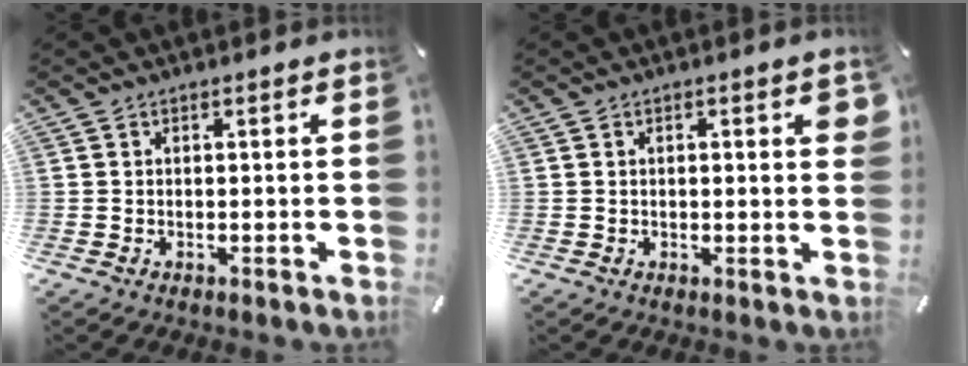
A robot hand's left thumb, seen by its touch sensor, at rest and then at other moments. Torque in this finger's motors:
{"motor_torque": [0.20, -0.20, 0.06, 0.06, 0.00]}